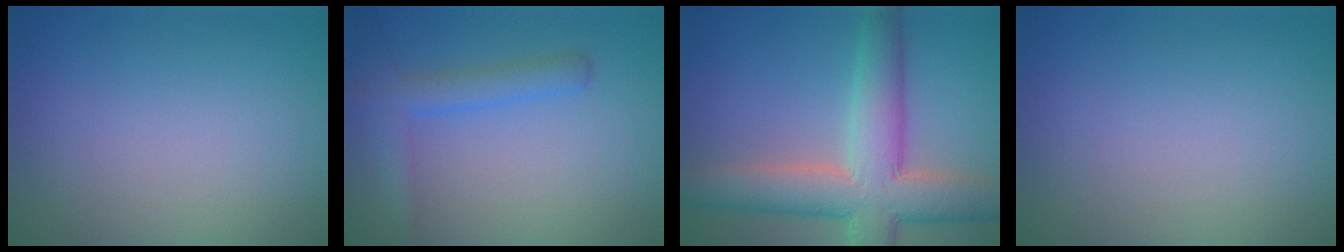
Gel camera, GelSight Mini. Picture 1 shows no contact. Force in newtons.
{"total": 3.0, "press": 3.0, "slide": 0.2}
{"total": 8.7, "press": 8.7, "slide": 0.5}
{"total": 0.0}